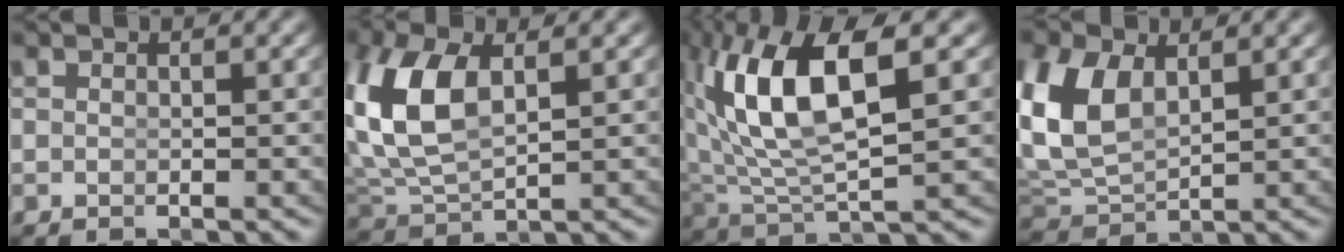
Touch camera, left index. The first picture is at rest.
{"total": 7.2, "force": [1.7, 4.6, 5.3], "torque": [-0.148, -0.017, 0.048]}
{"total": 9.0, "force": [2.2, 3.6, 7.9], "torque": [-0.168, -0.005, 0.051]}
{"total": 9.1, "force": [1.8, 7.1, 5.4], "torque": [-0.161, -0.024, 0.045]}